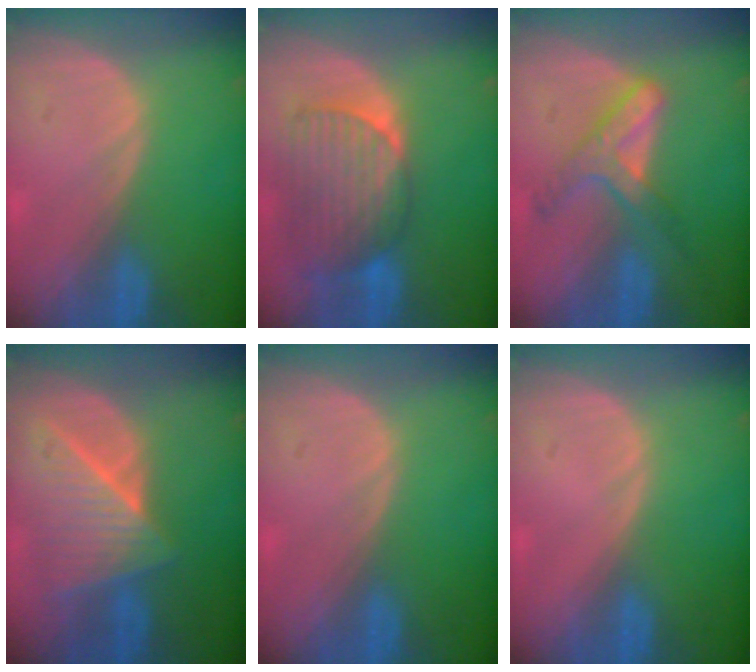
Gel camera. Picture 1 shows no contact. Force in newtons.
{"total": 9.2, "press": 8.3, "slide": 3.9}
{"total": 6.2, "press": 5.6, "slide": 2.7}
{"total": 7.7, "press": 7.5, "slide": 2.0}
{"total": 0.0}
{"total": 0.0}